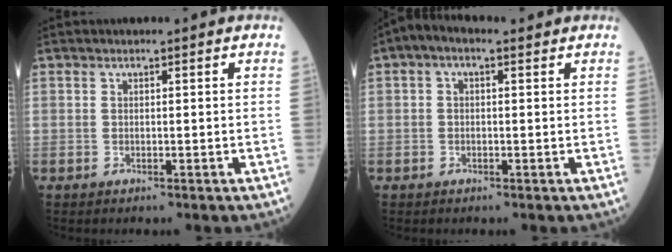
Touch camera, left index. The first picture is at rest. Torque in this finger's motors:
{"motor_torque": [1.12, -0.99, 0.31, 0.09]}